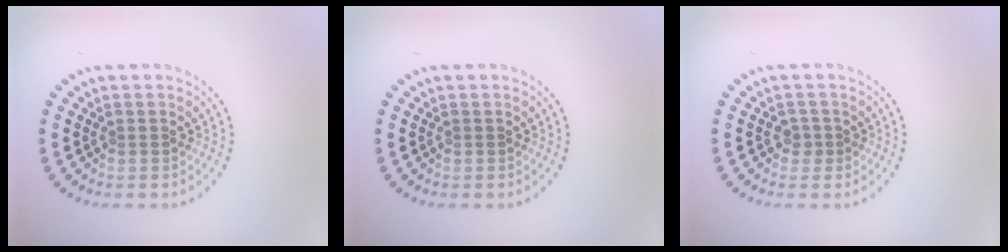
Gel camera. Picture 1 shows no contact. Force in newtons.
{"total": 0.0}
{"total": 0.9, "press": 0.8, "slide": 0.4}